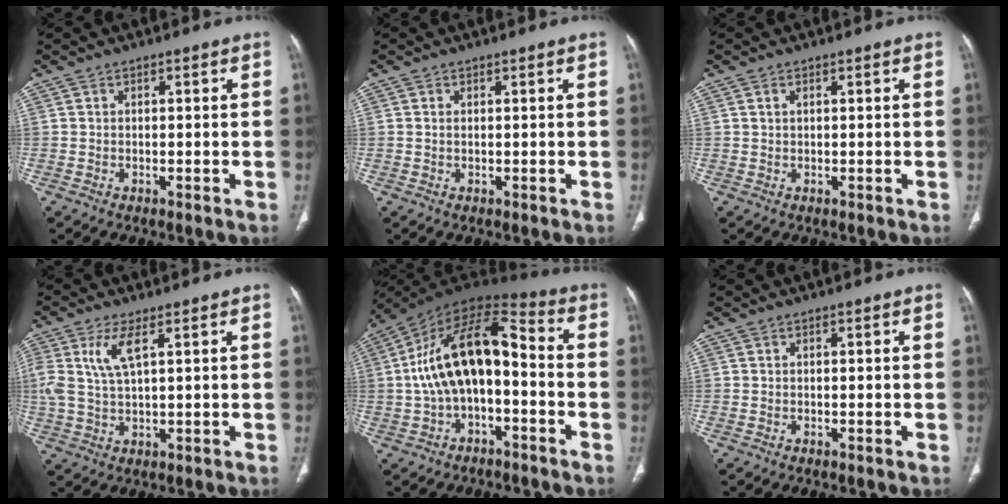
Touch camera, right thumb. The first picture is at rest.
{"total": 0.5, "force": [0.2, 0.3, 0.4], "torque": [-0.014, 0.004, 0.005]}
{"total": 0.8, "force": [0.4, 0.5, 0.6], "torque": [-0.014, 0.003, 0.008]}
{"total": 6.1, "force": [2.3, 2.0, 5.3], "torque": [-0.130, -0.006, 0.054]}
{"total": 17.0, "force": [-1.5, 8.9, 14.4], "torque": [-0.248, 0.060, -0.034]}
{"total": 0.0}